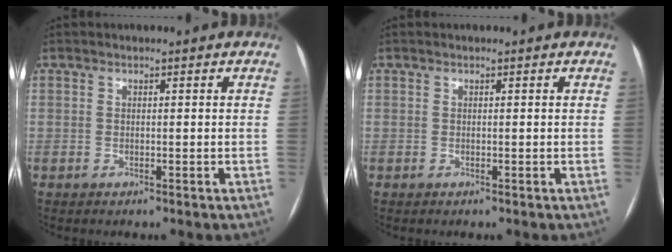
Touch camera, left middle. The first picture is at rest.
{"total": 0.0}